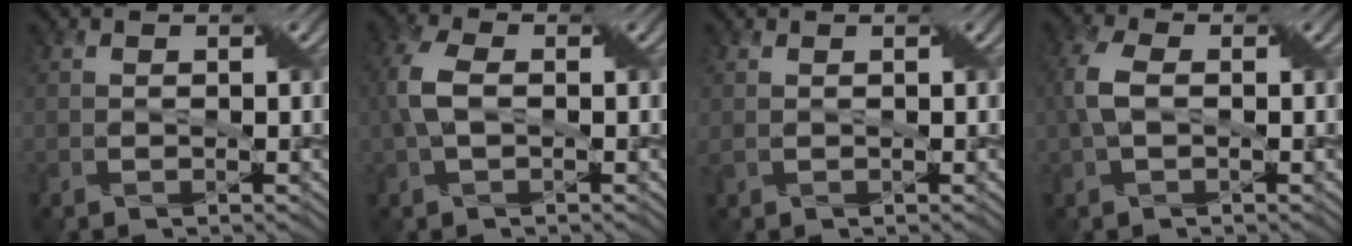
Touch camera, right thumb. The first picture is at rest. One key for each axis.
{"total": 4.7, "fx": 0.2, "fy": 2.6, "fz": 3.9, "tx": -0.105, "ty": 0.013, "tz": -0.001}
{"total": 0.8, "fx": 0.4, "fy": 0.3, "fz": 0.6, "tx": -0.018, "ty": 0.005, "tz": 0.009}
{"total": 4.1, "fx": 0.2, "fy": 2.3, "fz": 3.4, "tx": -0.090, "ty": 0.013, "tz": -0.001}